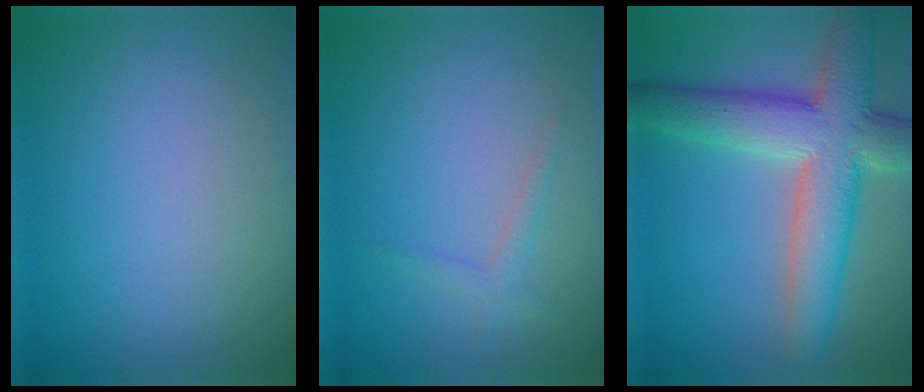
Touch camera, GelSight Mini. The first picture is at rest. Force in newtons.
{"total": 1.2, "press": 1.2, "slide": 0.0}
{"total": 9.1, "press": 9.1, "slide": 0.6}